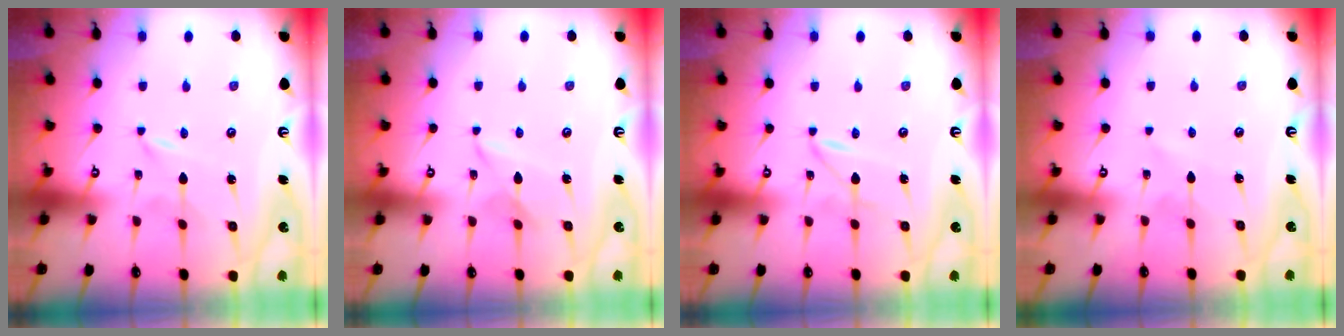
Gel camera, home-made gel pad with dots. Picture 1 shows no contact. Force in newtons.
{"total": 3.4, "press": 3.4, "slide": 0.4}
{"total": 1.6, "press": 1.5, "slide": 0.2}
{"total": 1.6, "press": 1.6, "slide": 0.1}